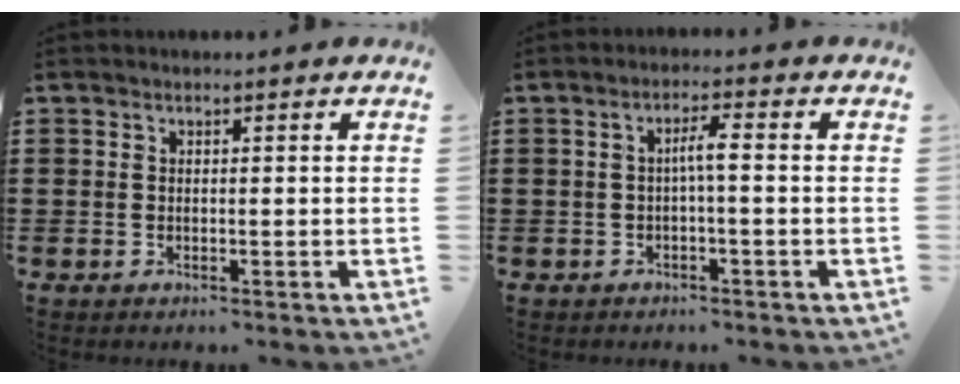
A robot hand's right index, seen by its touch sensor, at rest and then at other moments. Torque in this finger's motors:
{"motor_torque": [0.66, -0.29, 0.27, 0.08]}